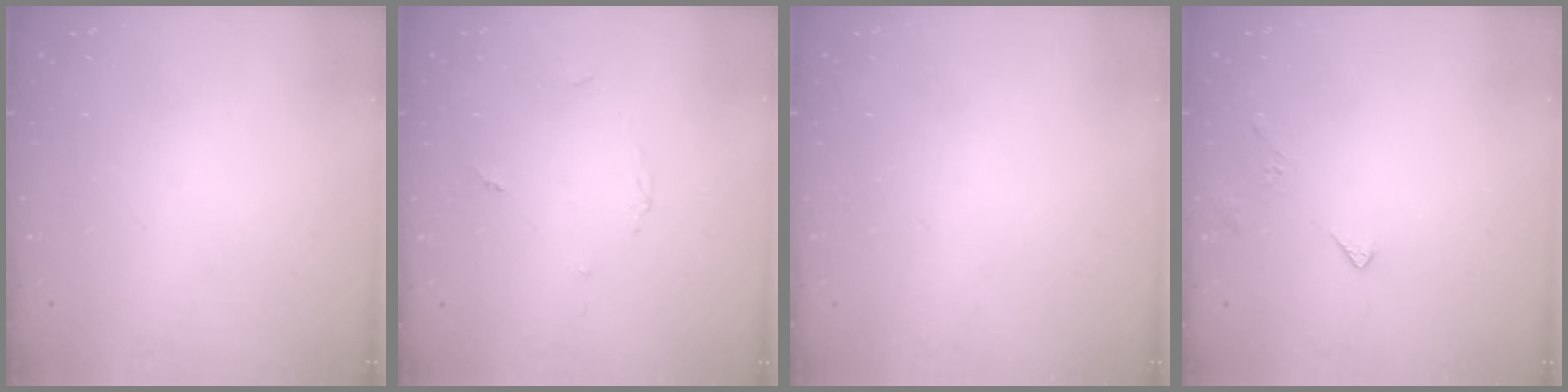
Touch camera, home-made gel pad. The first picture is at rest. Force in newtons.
{"total": 3.6, "press": 3.6, "slide": 0.4}
{"total": 2.0, "press": 2.0, "slide": 0.1}
{"total": 5.3, "press": 5.3, "slide": 0.8}